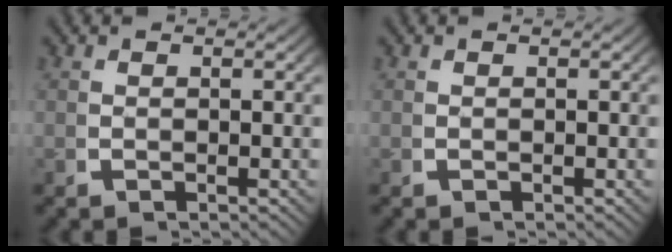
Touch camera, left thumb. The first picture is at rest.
{"total": 0.0}